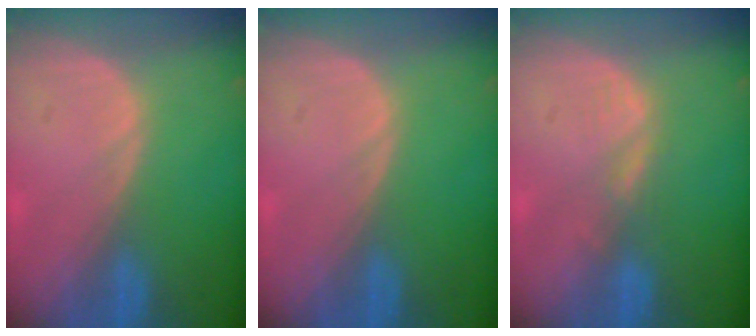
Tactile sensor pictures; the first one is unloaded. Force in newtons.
{"total": 0.0}
{"total": 1.6, "press": 1.6, "slide": 0.2}